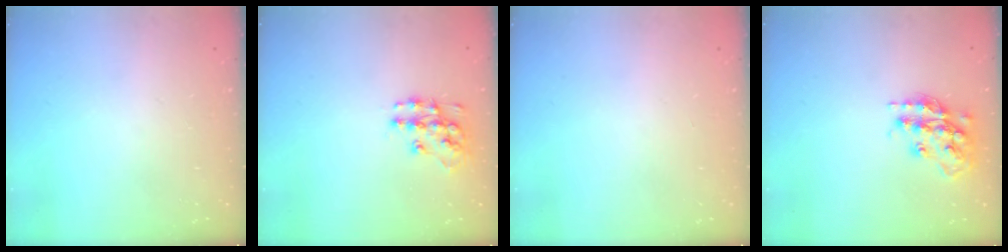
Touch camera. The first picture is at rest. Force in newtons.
{"total": 11.5, "press": 11.5, "slide": 0.5}
{"total": 0.0}
{"total": 16.8, "press": 16.8, "slide": 1.1}